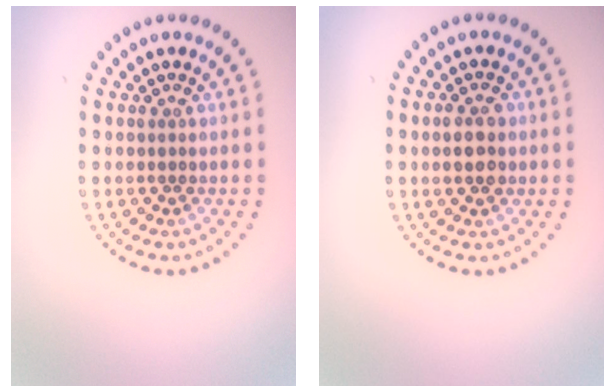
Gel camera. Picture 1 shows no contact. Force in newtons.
{"total": 2.9, "press": 2.9, "slide": 0.2}